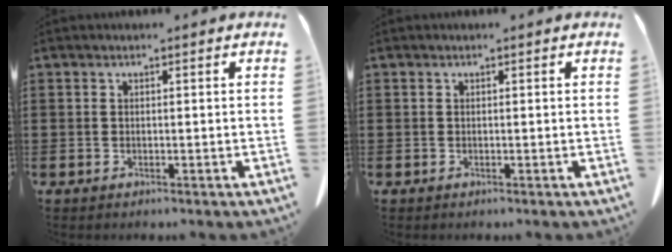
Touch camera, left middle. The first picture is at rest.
{"total": 0.0}